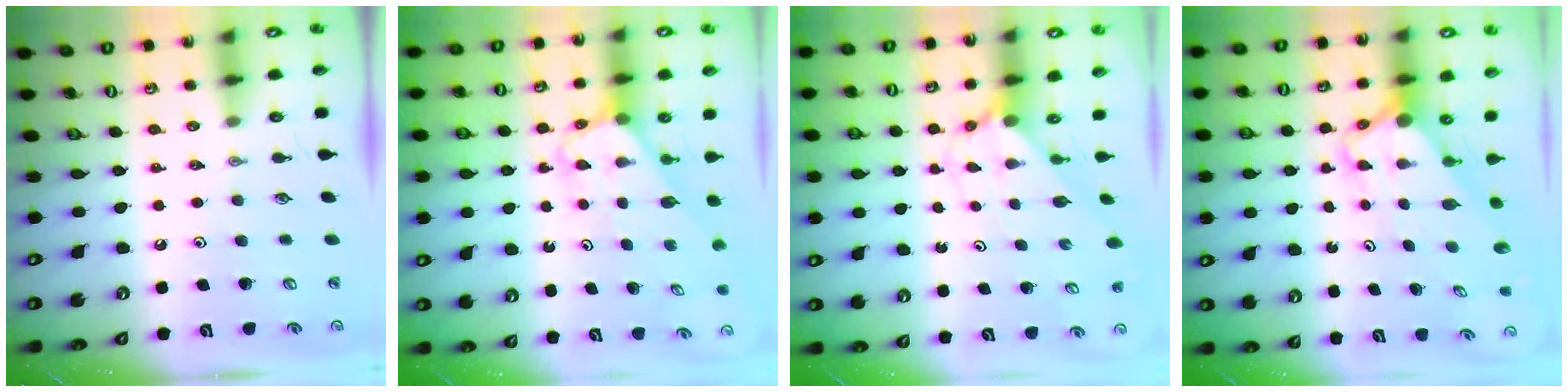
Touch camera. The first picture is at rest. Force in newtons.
{"total": 3.1, "press": 3.1, "slide": 0.2}
{"total": 2.4, "press": 2.4, "slide": 0.2}
{"total": 3.6, "press": 3.6, "slide": 0.2}